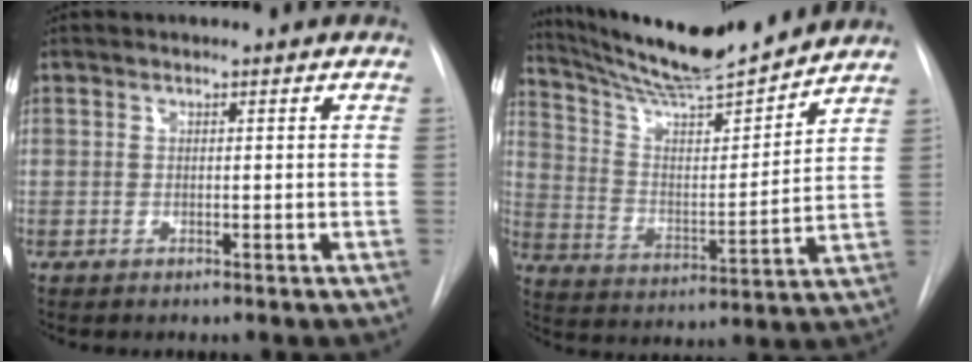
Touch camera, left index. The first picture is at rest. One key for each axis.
{"total": 15.0, "fx": 14.1, "fy": 0.6, "fz": 5.3, "tx": -0.099, "ty": -0.011, "tz": 0.241}